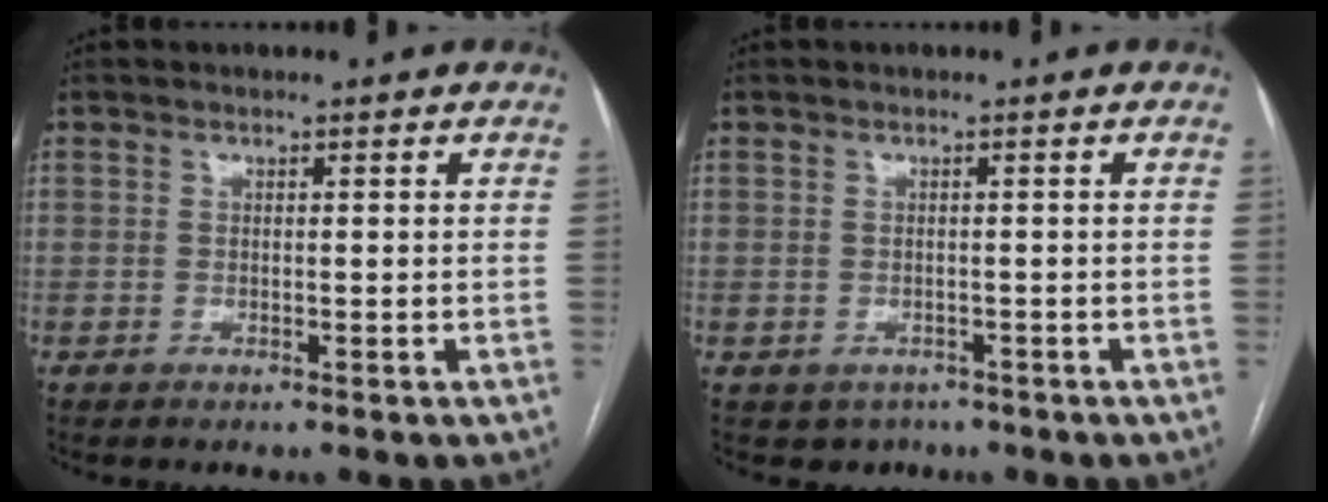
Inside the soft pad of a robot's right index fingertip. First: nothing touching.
{"total": 2.8, "force": [-1.8, 2.0, 0.6], "torque": [-0.004, 0.004, -0.021]}